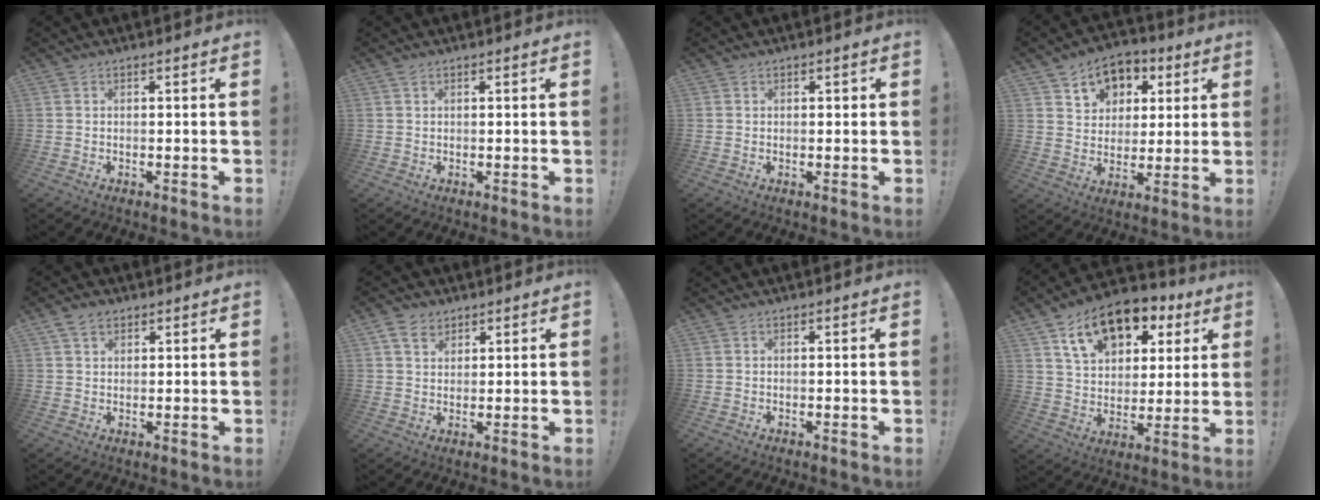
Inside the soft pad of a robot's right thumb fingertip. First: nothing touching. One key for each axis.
{"total": 0.9, "fx": 0.5, "fy": 0.6, "fz": 0.2, "tx": 0.000, "ty": -0.001, "tz": 0.008}
{"total": 0.6, "fx": 0.2, "fy": 0.6, "fz": -0.1, "tx": 0.003, "ty": 0.001, "tz": 0.003}
{"total": 9.9, "fx": 4.5, "fy": 8.1, "fz": 3.4, "tx": -0.037, "ty": -0.027, "tz": 0.087}
{"total": 3.9, "fx": 2.4, "fy": 2.6, "fz": 1.5, "tx": -0.020, "ty": -0.008, "tz": 0.044}
{"total": 5.6, "fx": 3.4, "fy": 4.0, "fz": 1.9, "tx": -0.027, "ty": -0.014, "tz": 0.065}
{"total": 0.0}
{"total": 17.2, "fx": 9.6, "fy": 10.8, "fz": 9.3, "tx": -0.138, "ty": -0.048, "tz": 0.172}